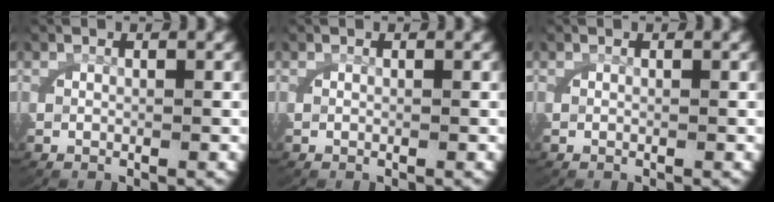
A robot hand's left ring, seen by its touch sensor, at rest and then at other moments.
{"total": 0.0}
{"total": 0.0}